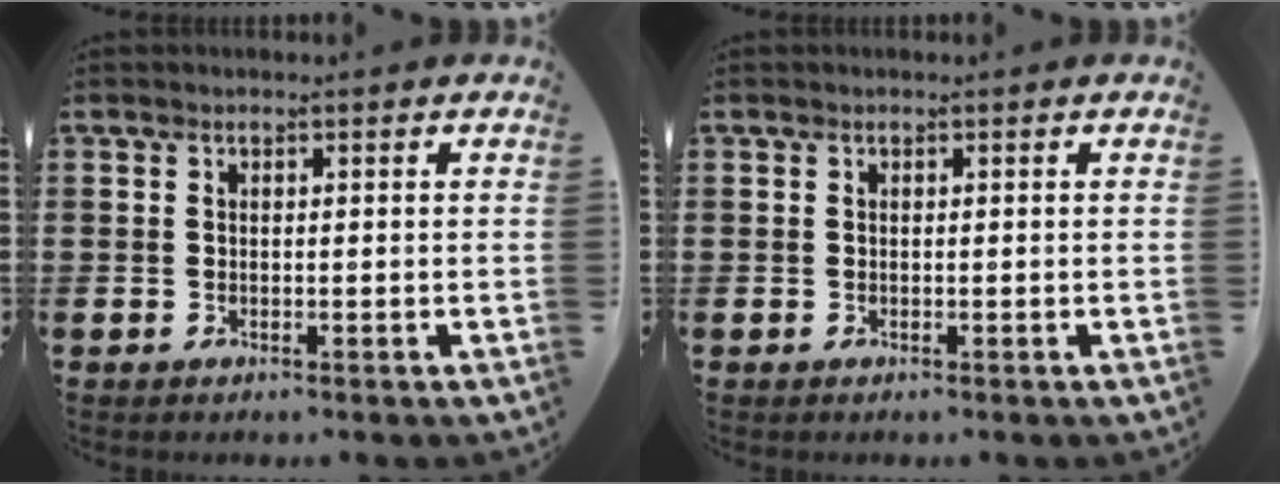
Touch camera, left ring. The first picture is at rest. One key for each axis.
{"total": 0.0}